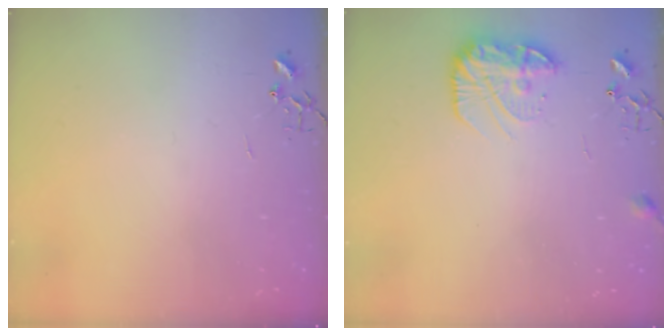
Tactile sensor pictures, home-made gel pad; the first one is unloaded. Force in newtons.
{"total": 12.8, "press": 12.8, "slide": 0.7}